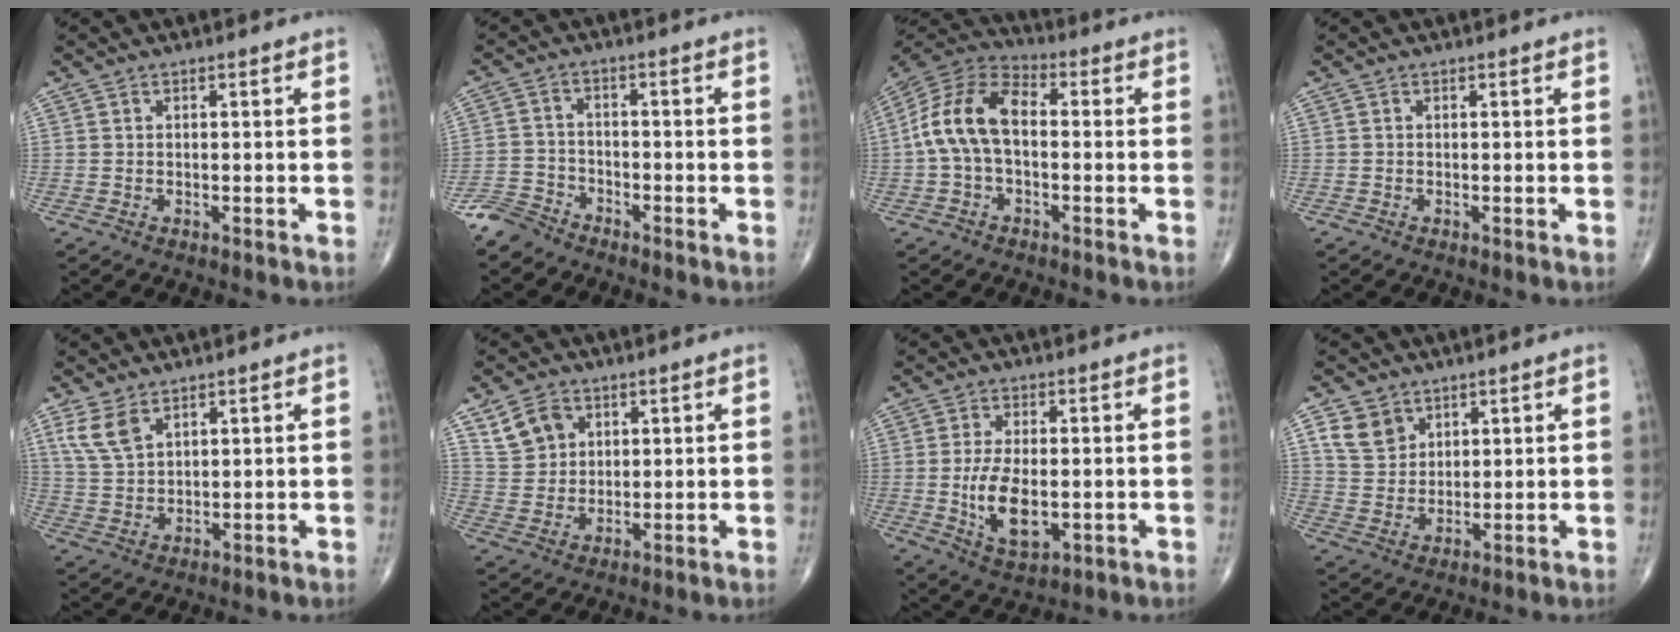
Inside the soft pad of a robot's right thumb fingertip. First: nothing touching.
{"total": 4.6, "force": [-4.2, 2.0, 0.1], "torque": [0.002, 0.011, -0.095]}
{"total": 12.5, "force": [-0.2, 7.4, 10.2], "torque": [-0.197, 0.037, -0.017]}
{"total": 0.0}
{"total": 6.1, "force": [3.6, 3.2, 3.8], "torque": [-0.073, -0.011, 0.082]}
{"total": 7.2, "force": [3.6, 5.6, 2.9], "torque": [-0.033, -0.013, 0.072]}
{"total": 9.6, "force": [-1.2, 4.8, 8.2], "torque": [-0.147, -0.012, -0.013]}
{"total": 6.6, "force": [3.6, 4.9, 2.5], "torque": [-0.028, -0.017, 0.074]}